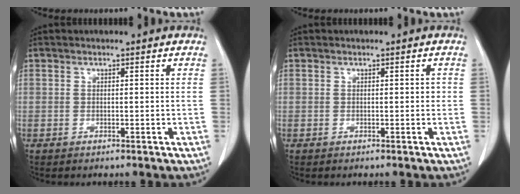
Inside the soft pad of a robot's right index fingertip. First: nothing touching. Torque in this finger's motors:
{"motor_torque": [0.15, -0.15, 0.10, 0.02]}